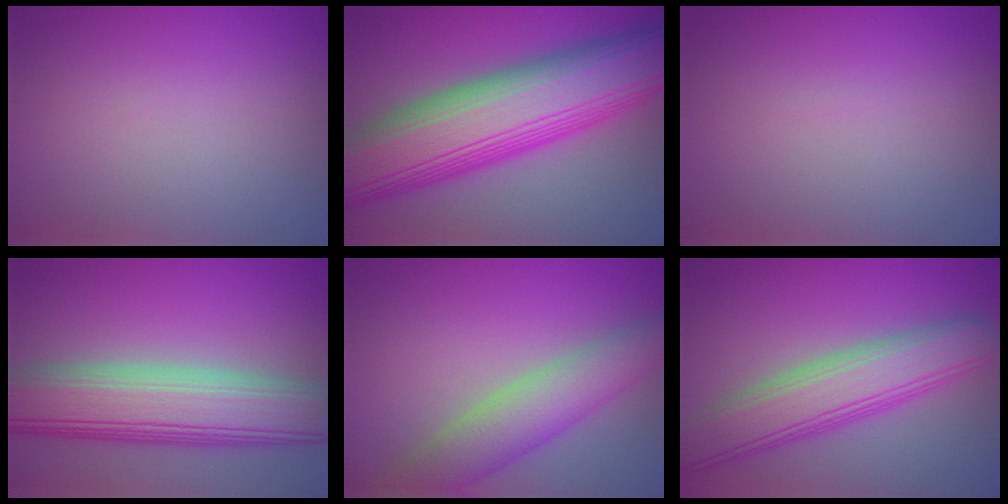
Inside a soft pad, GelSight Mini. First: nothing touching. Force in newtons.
{"total": 14.7, "press": 14.7, "slide": 0.5}
{"total": 0.0}
{"total": 9.8, "press": 9.8, "slide": 0.6}
{"total": 5.9, "press": 5.9, "slide": 0.2}
{"total": 7.2, "press": 7.2, "slide": 0.1}